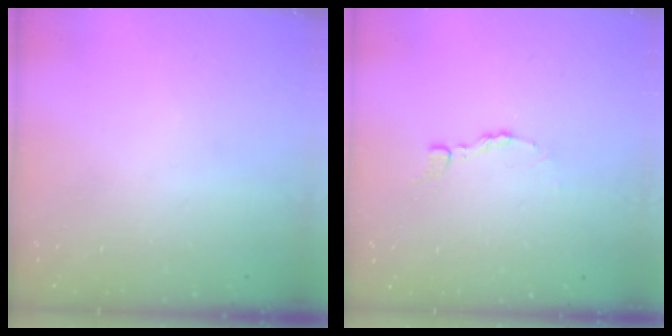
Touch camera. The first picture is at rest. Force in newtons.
{"total": 2.9, "press": 2.9, "slide": 0.2}